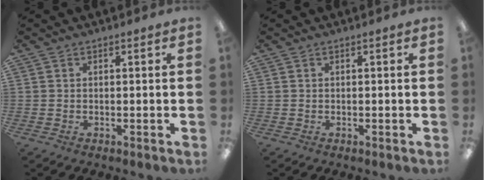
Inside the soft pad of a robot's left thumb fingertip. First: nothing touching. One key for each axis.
{"total": 0.0}